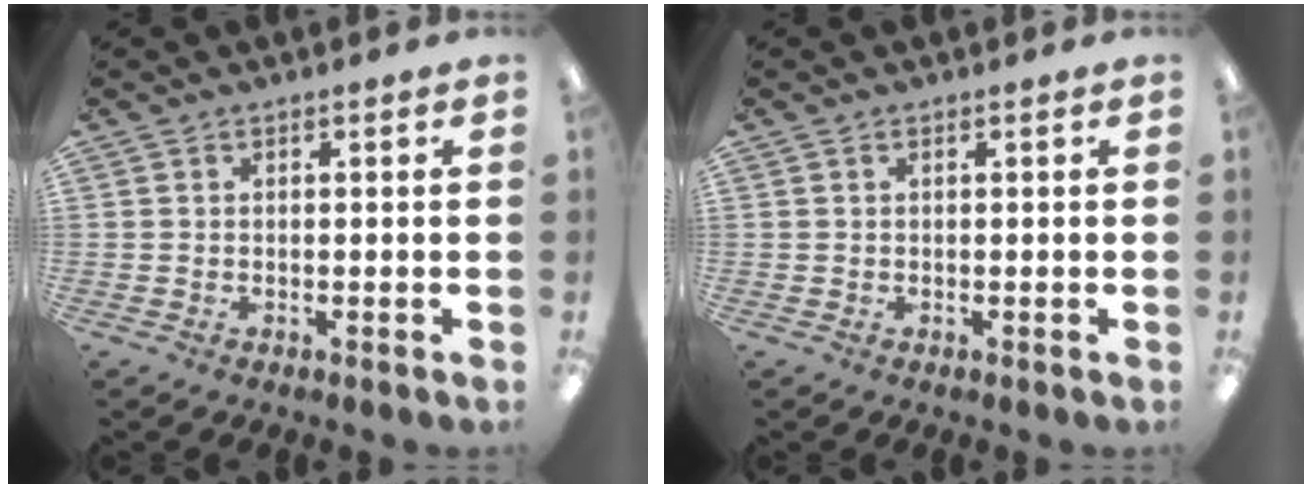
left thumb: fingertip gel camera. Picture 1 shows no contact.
{"total": 0.0}